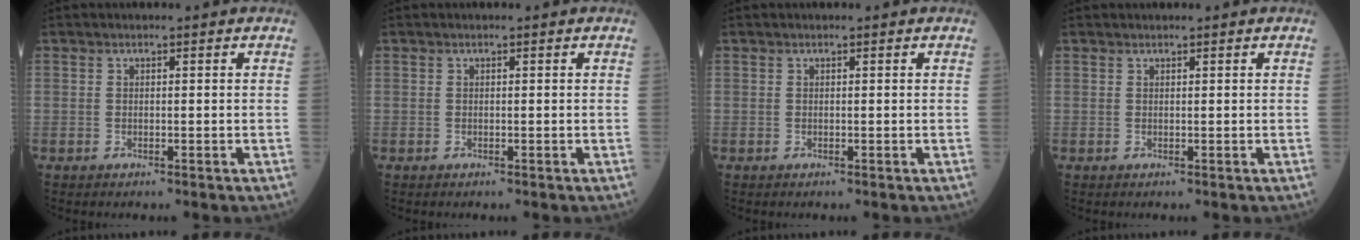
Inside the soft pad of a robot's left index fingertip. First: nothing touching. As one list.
[{"total": 0.0}, {"total": 0.0}, {"total": 0.7, "force": [0.7, 0.0, 0.1], "torque": [-0.006, 0.007, 0.014]}]